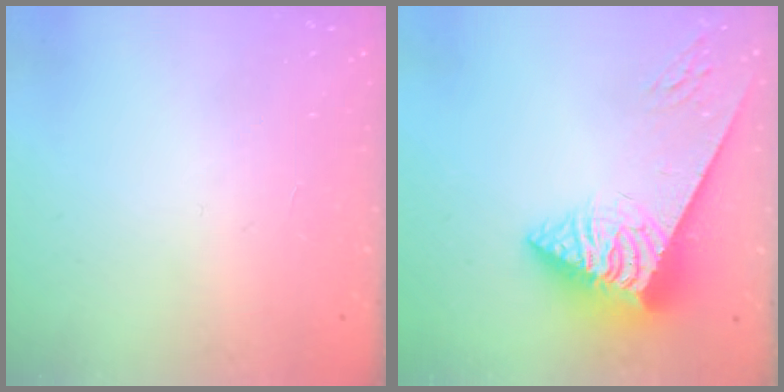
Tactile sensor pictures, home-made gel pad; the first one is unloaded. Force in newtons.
{"total": 7.0, "press": 6.9, "slide": 1.0}